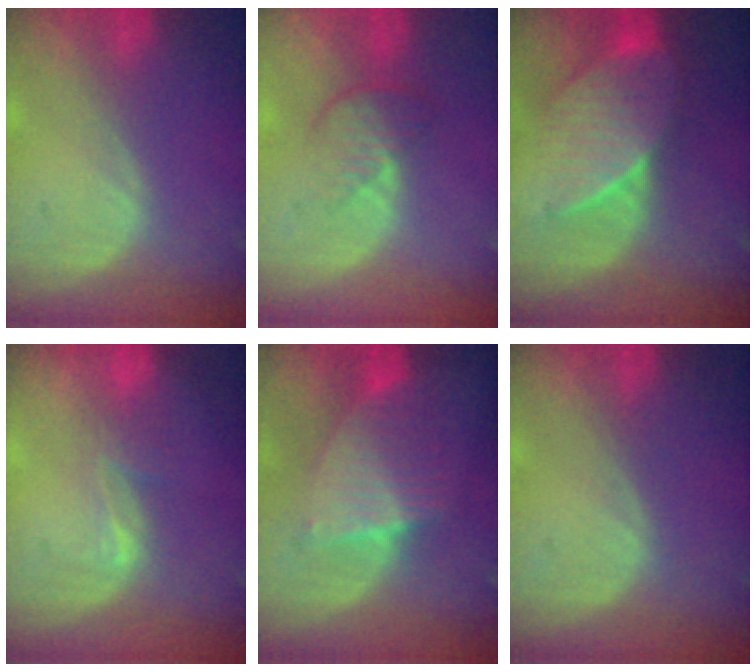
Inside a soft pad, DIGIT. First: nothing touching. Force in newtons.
{"total": 3.8, "press": 3.4, "slide": 1.6}
{"total": 7.5, "press": 7.4, "slide": 1.0}
{"total": 2.6, "press": 2.0, "slide": 1.6}
{"total": 6.3, "press": 6.2, "slide": 1.0}
{"total": 0.0}